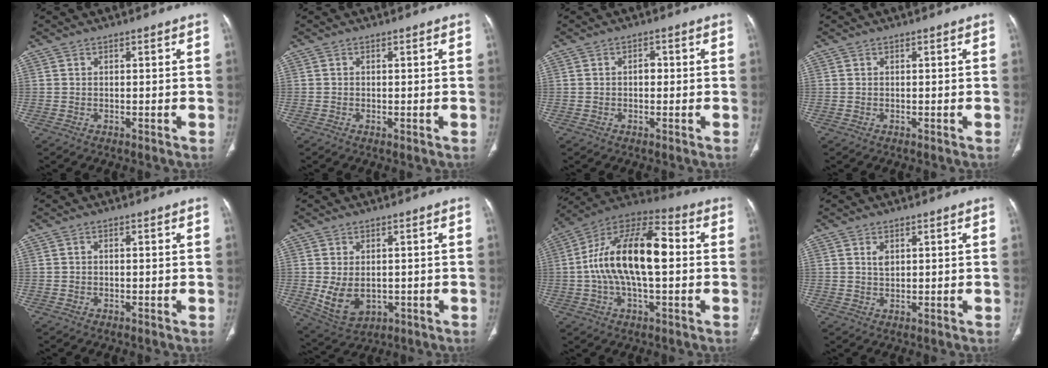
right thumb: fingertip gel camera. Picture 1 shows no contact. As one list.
[{"total": 0.5, "force": [-0.2, 0.1, 0.4], "torque": [-0.010, -0.003, -0.004]}, {"total": 1.7, "force": [-0.1, 1.2, 1.2], "torque": [-0.012, 0.006, -0.006]}, {"total": 0.0}, {"total": 0.0}, {"total": 7.5, "force": [-0.6, 5.1, 5.4], "torque": [-0.088, -0.007, 0.011]}, {"total": 19.6, "force": [0.6, 8.9, 17.4], "torque": [-0.308, 0.040, 0.001]}, {"total": 1.9, "force": [0.8, 1.2, 1.2], "torque": [-0.018, -0.003, 0.017]}]